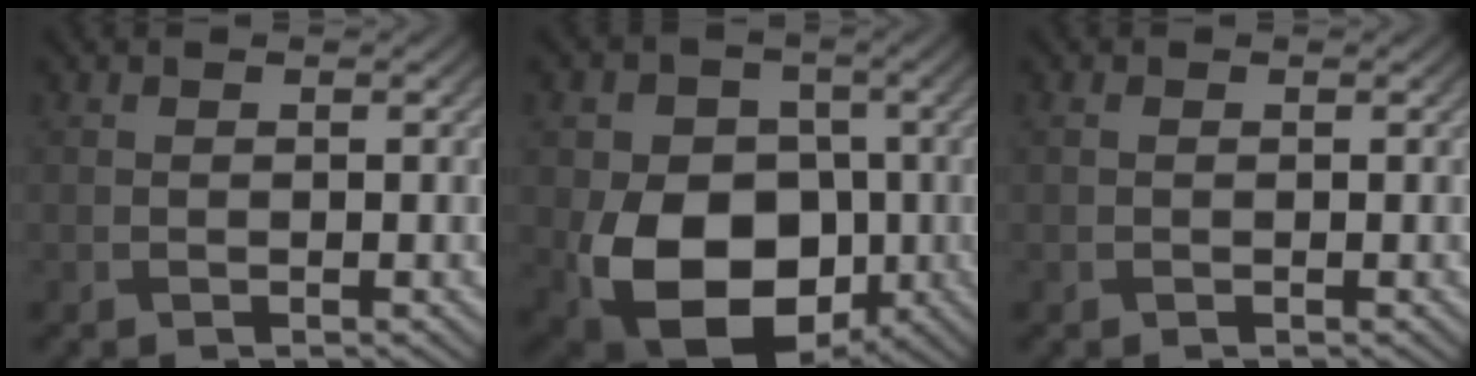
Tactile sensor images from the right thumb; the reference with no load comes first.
{"total": 16.2, "force": [-4.3, 12.0, 10.0], "torque": [-0.145, -0.039, -0.095]}
{"total": 0.0}